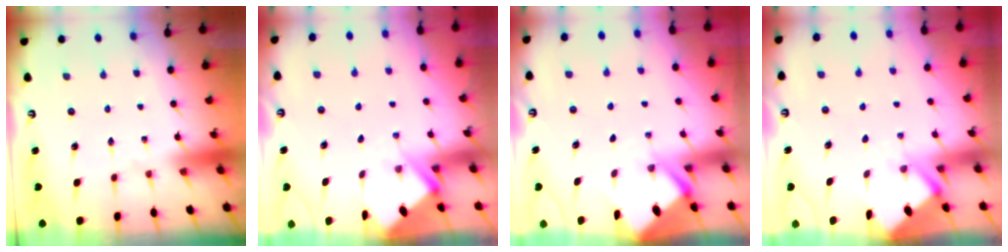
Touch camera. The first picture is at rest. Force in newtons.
{"total": 2.9, "press": 2.9, "slide": 0.4}
{"total": 3.0, "press": 3.0, "slide": 0.4}
{"total": 2.6, "press": 2.6, "slide": 0.4}